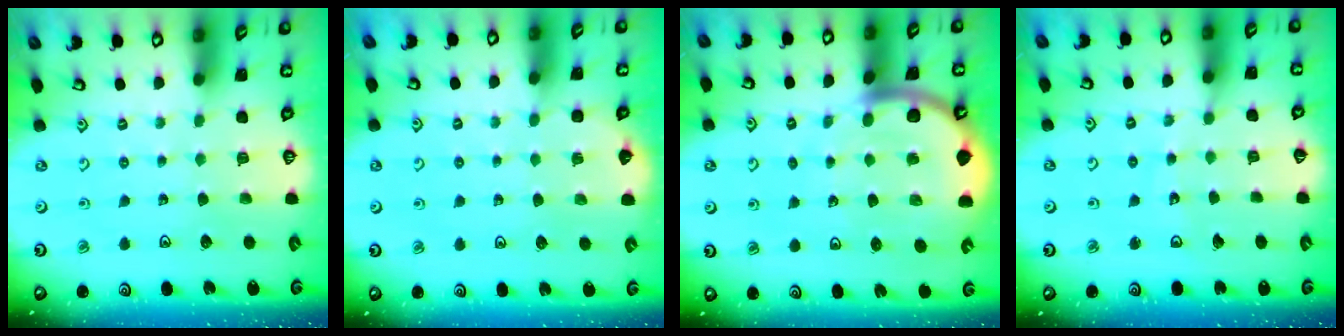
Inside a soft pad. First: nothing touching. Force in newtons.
{"total": 2.1, "press": 2.1, "slide": 0.2}
{"total": 9.3, "press": 9.2, "slide": 1.2}
{"total": 5.7, "press": 5.6, "slide": 0.7}